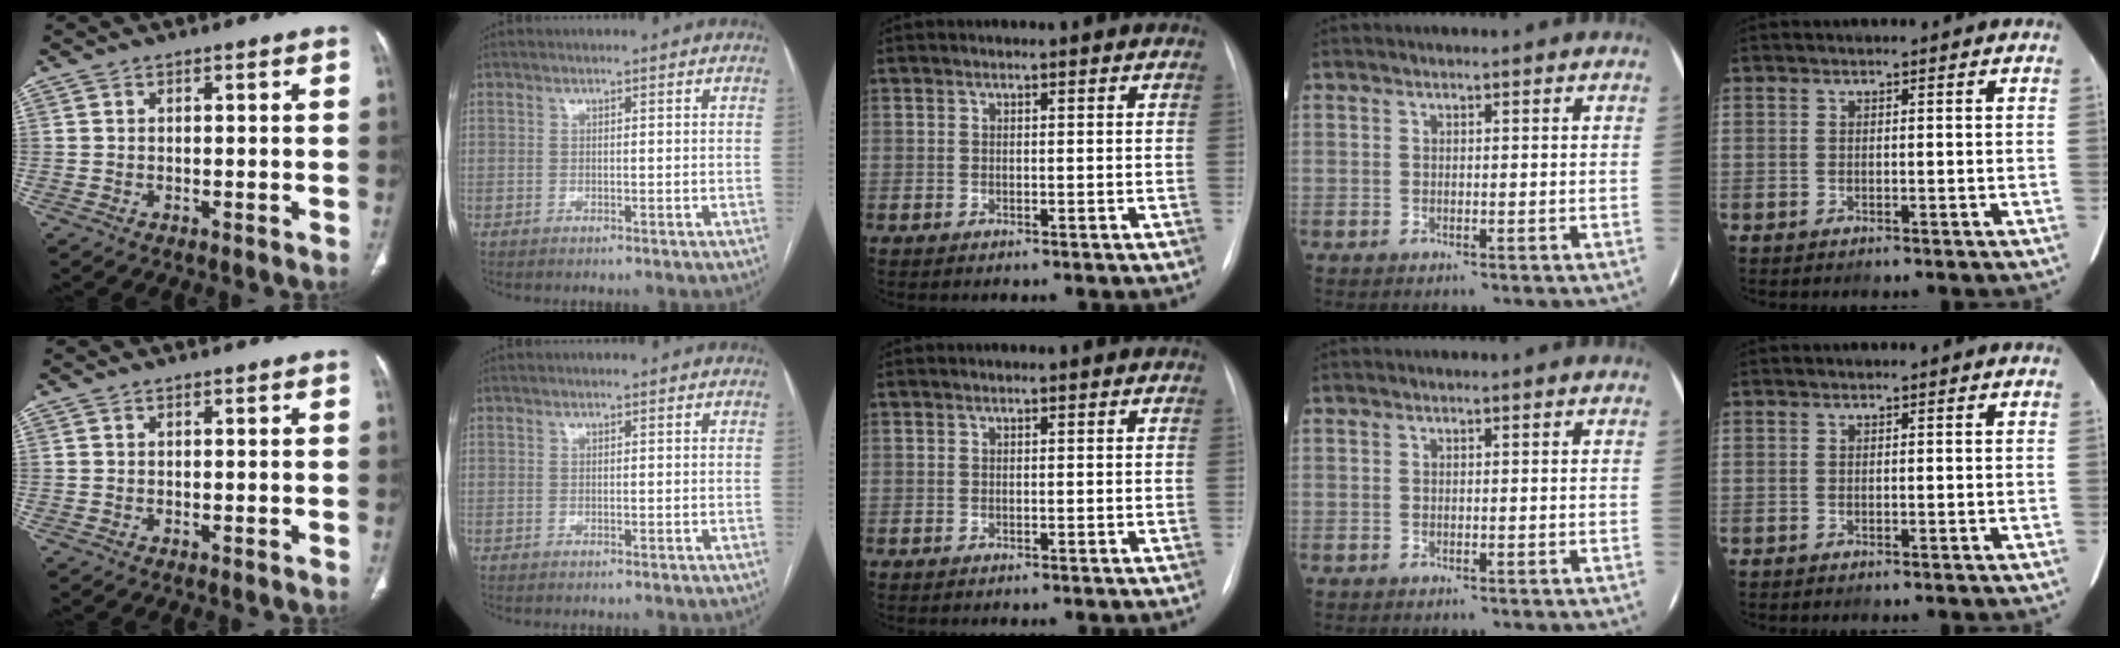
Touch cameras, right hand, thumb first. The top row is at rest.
{}